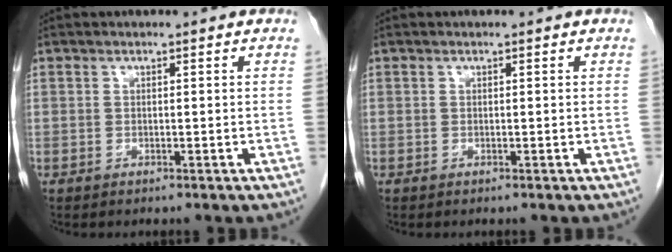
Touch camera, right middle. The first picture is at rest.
{"total": 0.0}